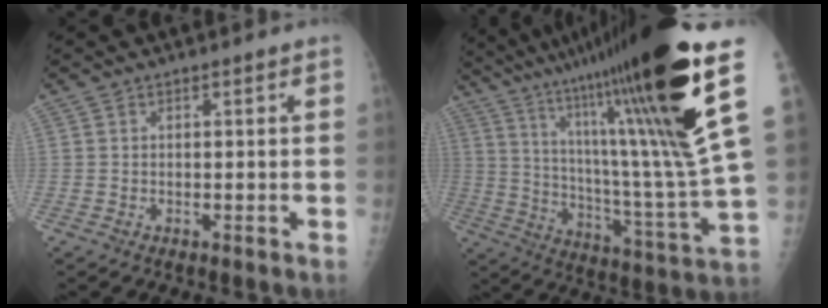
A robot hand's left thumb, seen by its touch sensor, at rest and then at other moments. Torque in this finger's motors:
{"motor_torque": [3.15, 1.85, 2.04, -0.73, 0.71]}